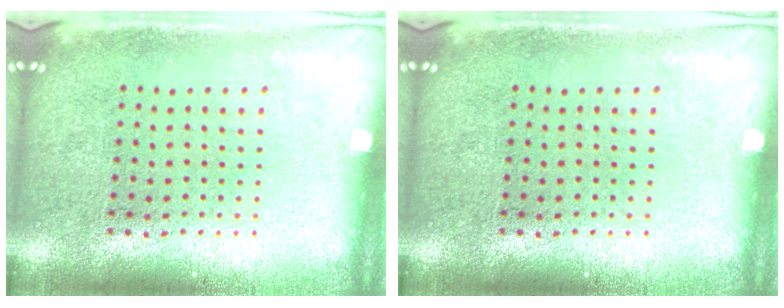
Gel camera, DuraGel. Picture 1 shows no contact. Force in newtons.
{"total": 0.0}